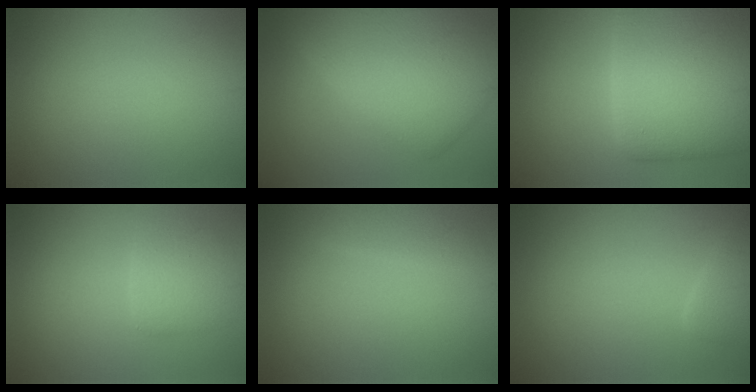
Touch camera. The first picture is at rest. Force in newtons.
{"total": 7.8, "press": 7.8, "slide": 0.2}
{"total": 10.9, "press": 10.9, "slide": 0.3}
{"total": 2.5, "press": 2.5, "slide": 0.2}
{"total": 1.4, "press": 1.4, "slide": 0.0}
{"total": 1.9, "press": 1.9, "slide": 0.2}